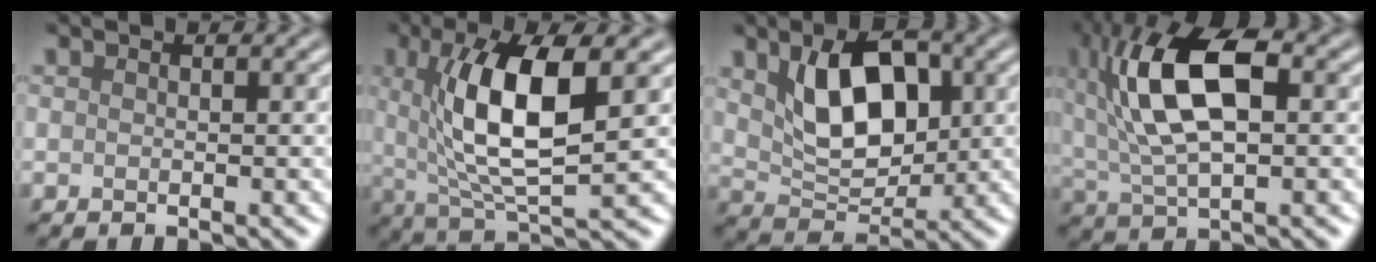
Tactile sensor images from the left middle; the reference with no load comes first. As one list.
[{"total": 9.2, "force": [1.7, 2.9, 8.6], "torque": [-0.153, -0.006, 0.034]}, {"total": 7.6, "force": [1.8, 4.5, 5.8], "torque": [-0.102, -0.002, 0.034]}, {"total": 10.7, "force": [2.2, 4.9, 9.2], "torque": [-0.179, 0.017, 0.031]}]